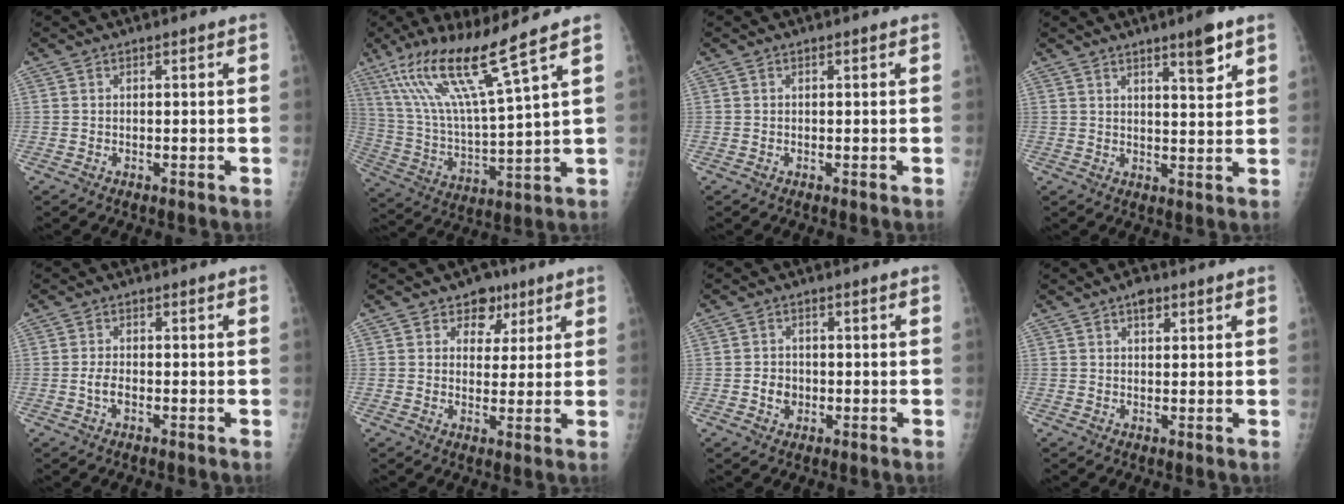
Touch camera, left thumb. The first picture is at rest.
{"total": 16.8, "force": [10.5, 0.6, 13.1], "torque": [-0.250, -0.051, 0.203]}
{"total": 0.0}
{"total": 5.6, "force": [3.6, 0.8, 4.2], "torque": [-0.057, -0.026, 0.054]}
{"total": 2.3, "force": [-0.7, 1.2, 1.8], "torque": [-0.037, 0.005, -0.015]}
{"total": 5.8, "force": [3.2, 4.5, 1.8], "torque": [0.008, -0.010, 0.044]}
{"total": 3.0, "force": [-0.6, 2.6, 1.4], "torque": [-0.009, 0.006, -0.010]}
{"total": 2.7, "force": [1.5, 1.5, 1.6], "torque": [-0.014, -0.005, 0.021]}